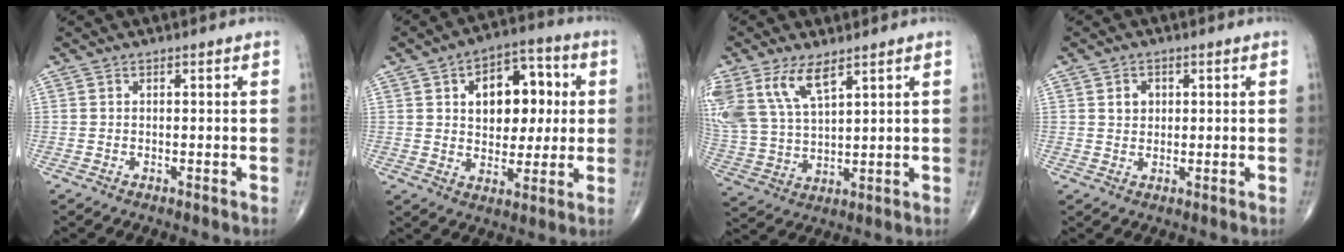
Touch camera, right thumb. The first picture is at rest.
{"total": 14.1, "force": [3.0, 9.1, 10.4], "torque": [-0.102, 0.011, 0.044]}
{"total": 13.0, "force": [7.3, 5.9, 9.0], "torque": [-0.189, -0.017, 0.156]}
{"total": 2.8, "force": [0.8, 2.3, 1.4], "torque": [-0.010, -0.002, 0.014]}